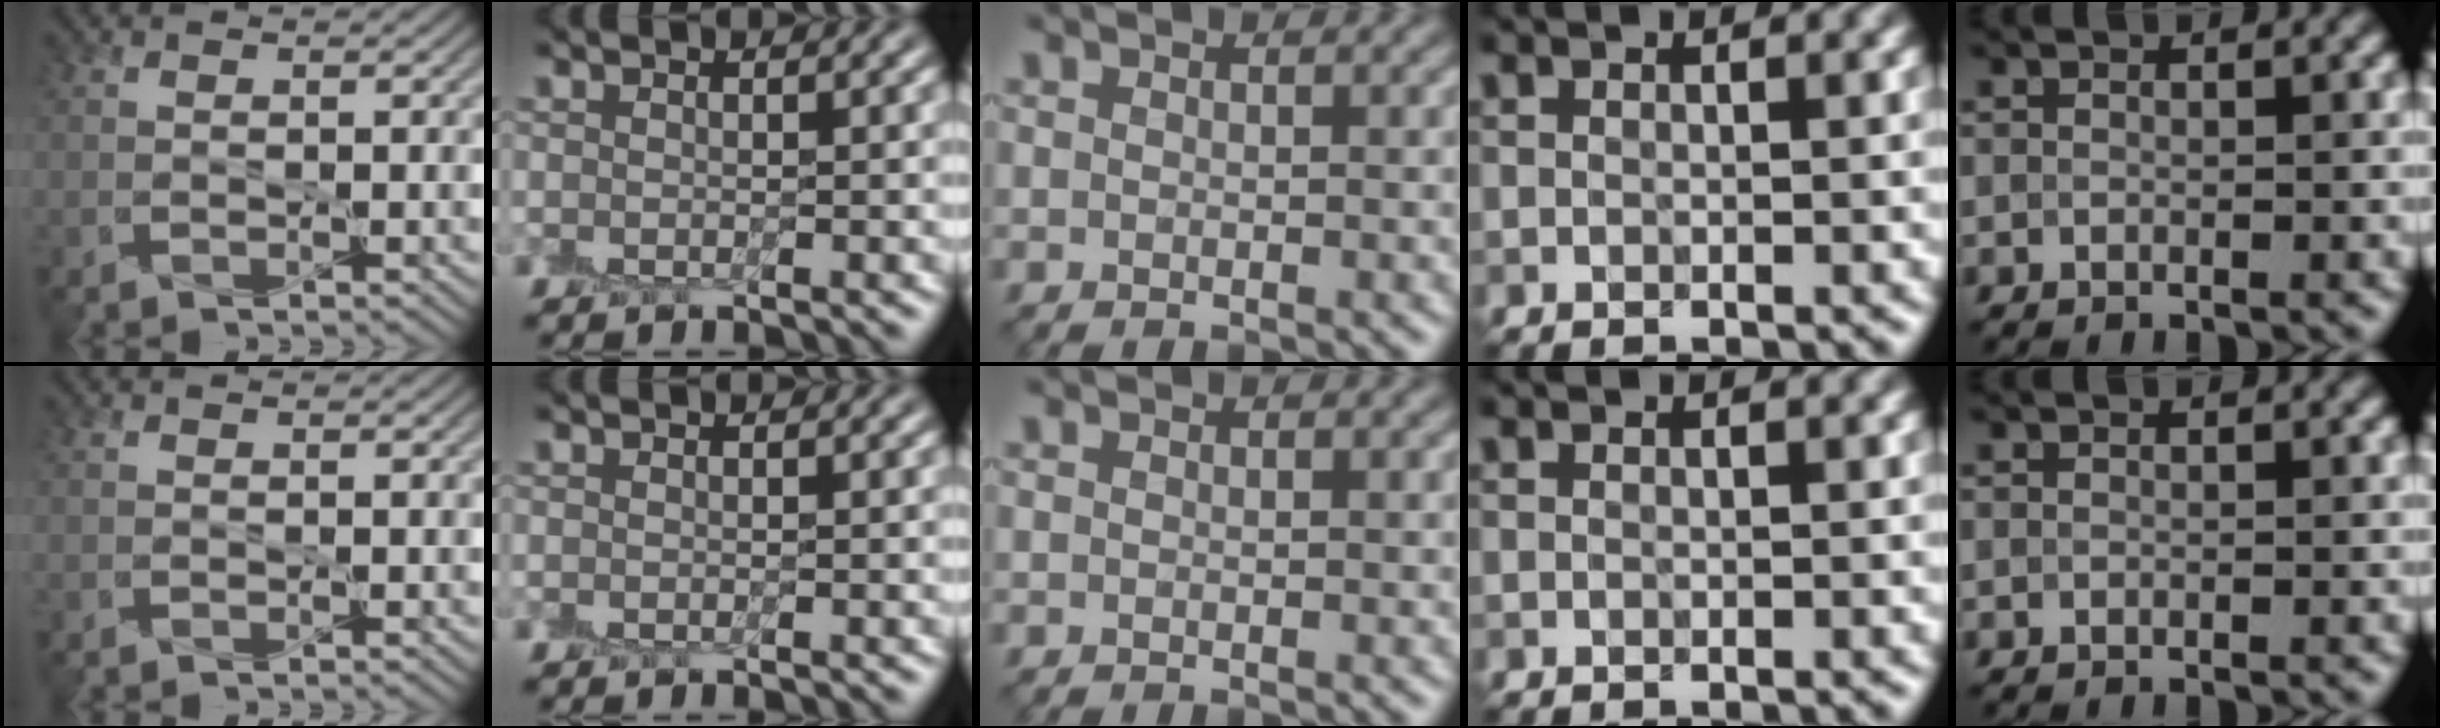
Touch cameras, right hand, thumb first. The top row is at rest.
{}